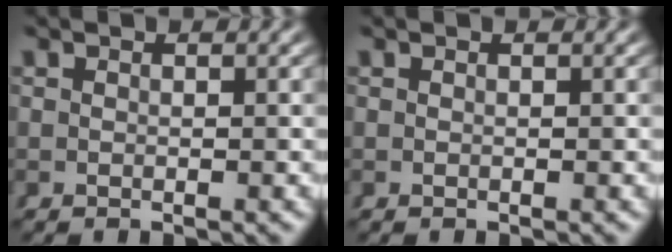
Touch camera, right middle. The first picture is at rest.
{"total": 0.0}